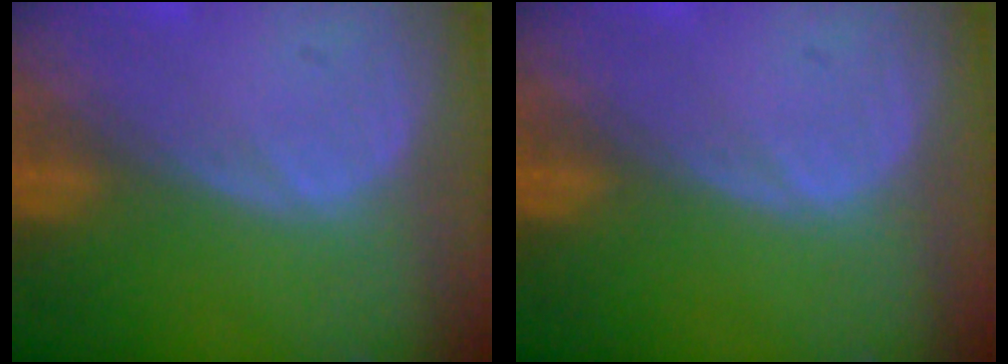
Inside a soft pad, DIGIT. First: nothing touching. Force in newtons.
{"total": 0.0}